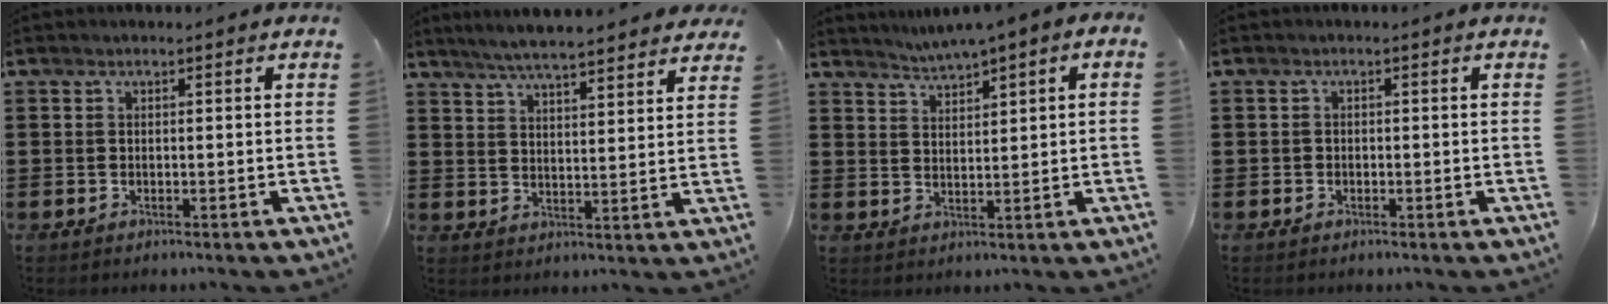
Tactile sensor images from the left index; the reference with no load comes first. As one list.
[{"total": 5.4, "force": [5.1, 0.0, 1.7], "torque": [-0.053, -0.022, 0.089]}, {"total": 1.5, "force": [1.5, 0.0, 0.1], "torque": [-0.009, -0.005, 0.024]}, {"total": 0.8, "force": [-0.5, 0.6, 0.0], "torque": [-0.003, 0.001, -0.011]}]